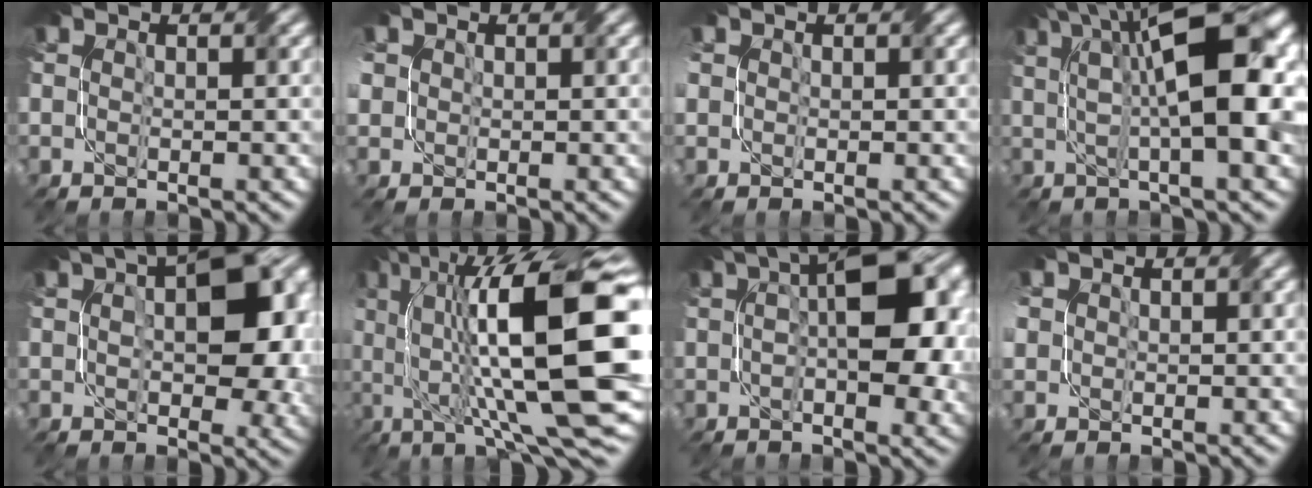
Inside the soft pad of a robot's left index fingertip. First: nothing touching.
{"total": 1.9, "force": [0.7, 1.7, 0.6], "torque": [-0.021, 0.007, 0.014]}
{"total": 1.2, "force": [0.5, 1.0, 0.3], "torque": [-0.009, 0.004, 0.011]}
{"total": 12.6, "force": [3.2, 4.0, 11.5], "torque": [-0.175, 0.018, 0.052]}
{"total": 10.8, "force": [2.1, 5.5, 9.0], "torque": [-0.125, 0.009, 0.031]}
{"total": 17.7, "force": [2.5, 5.6, 16.7], "torque": [-0.264, 0.010, 0.042]}
{"total": 9.8, "force": [1.5, 4.3, 8.7], "torque": [-0.130, 0.005, 0.021]}
{"total": 1.5, "force": [0.6, 1.3, 0.4], "torque": [-0.014, 0.005, 0.014]}